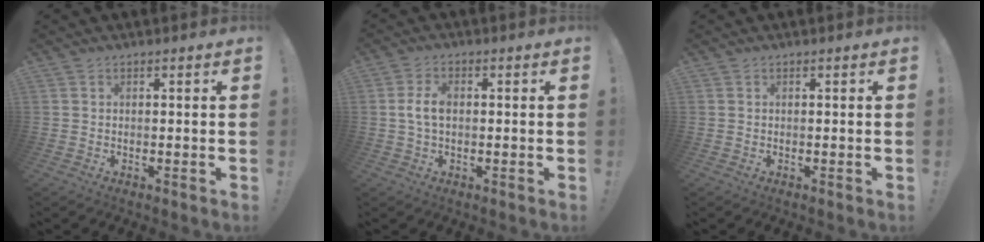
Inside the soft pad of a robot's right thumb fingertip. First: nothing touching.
{"total": 5.1, "force": [0.0, 2.9, 4.2], "torque": [-0.094, 0.010, -0.001]}
{"total": 0.0}